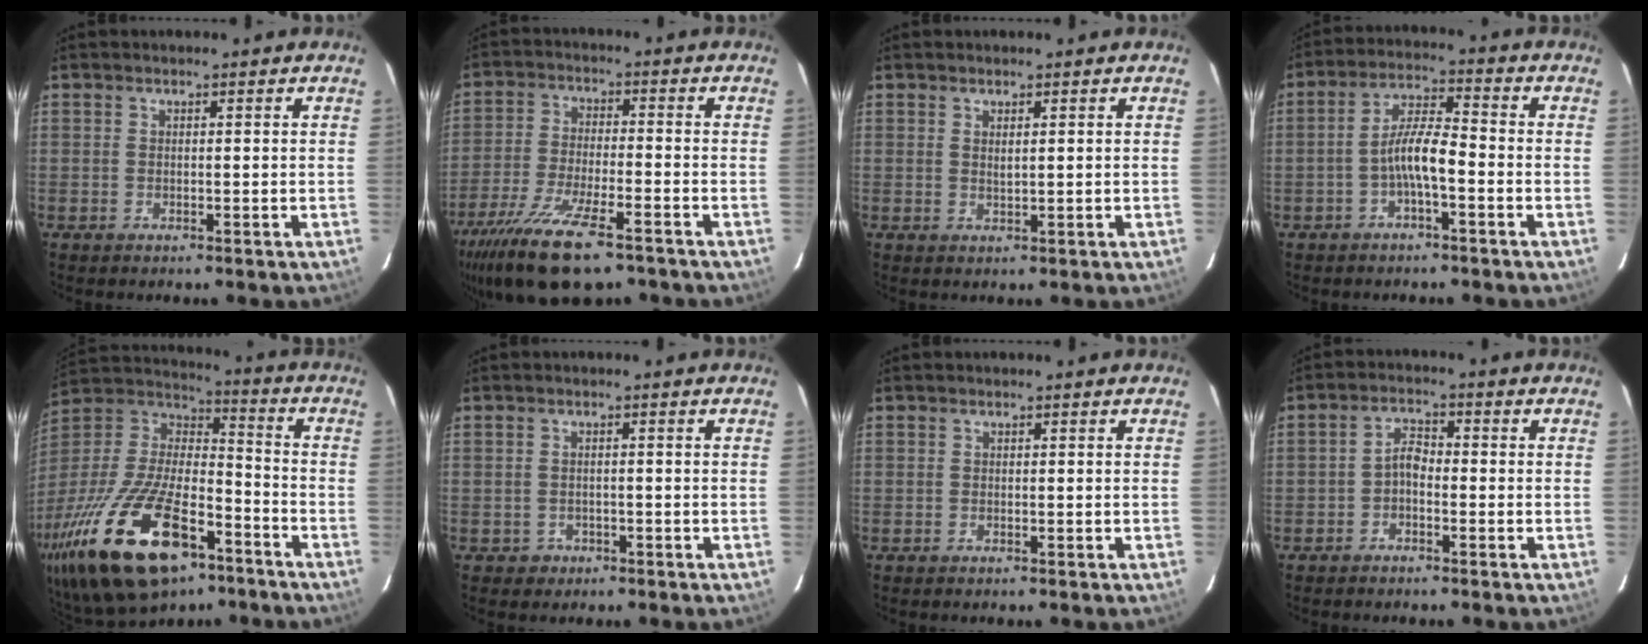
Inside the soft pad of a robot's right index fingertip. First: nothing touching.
{"total": 16.8, "force": [-11.6, 4.6, 11.2], "torque": [-0.237, -0.056, -0.206]}
{"total": 1.3, "force": [0.6, 0.3, 1.1], "torque": [-0.019, 0.000, 0.010]}
{"total": 6.2, "force": [-2.5, 1.1, 5.5], "torque": [-0.114, 0.014, -0.046]}
{"total": 31.9, "force": [-18.1, 13.9, 22.3], "torque": [-0.460, -0.038, -0.298]}
{"total": 2.1, "force": [-1.0, 1.8, 0.3], "torque": [-0.008, 0.003, -0.008]}
{"total": 0.0}
{"total": 2.6, "force": [-1.5, 1.4, 1.6], "torque": [-0.034, 0.011, -0.028]}